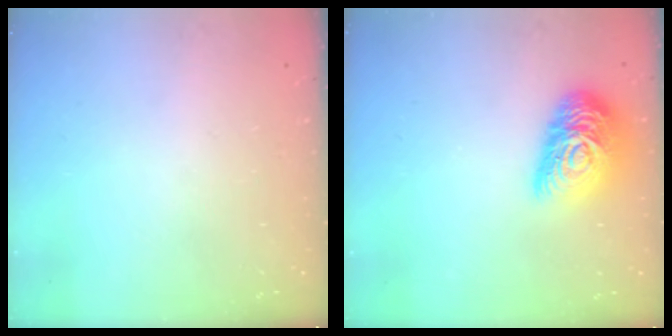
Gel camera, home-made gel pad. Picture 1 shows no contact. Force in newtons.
{"total": 16.1, "press": 16.1, "slide": 1.1}